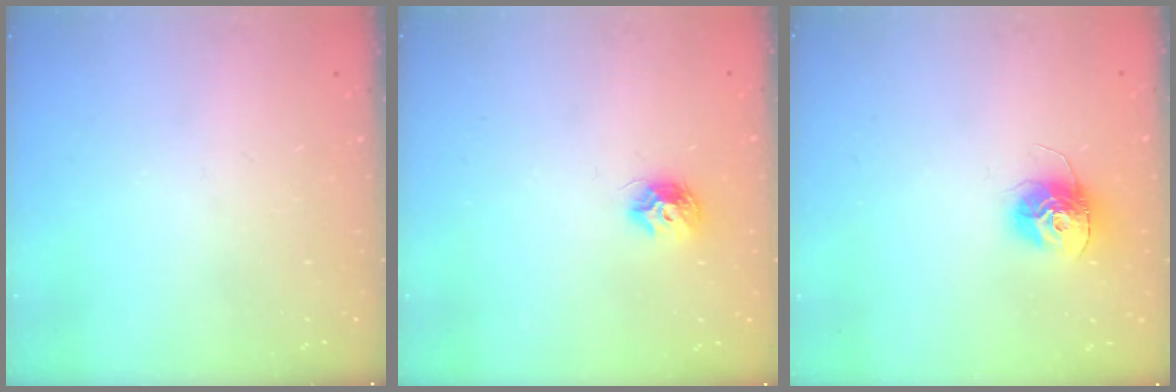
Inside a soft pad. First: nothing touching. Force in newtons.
{"total": 8.0, "press": 8.0, "slide": 0.5}
{"total": 12.3, "press": 12.3, "slide": 1.0}